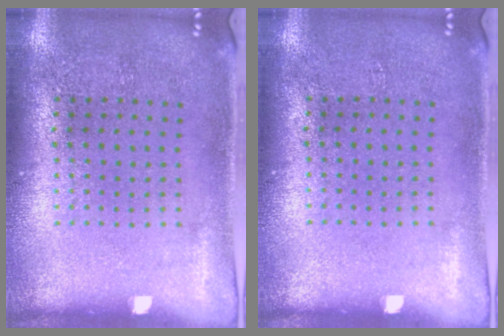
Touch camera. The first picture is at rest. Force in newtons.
{"total": 0.0}